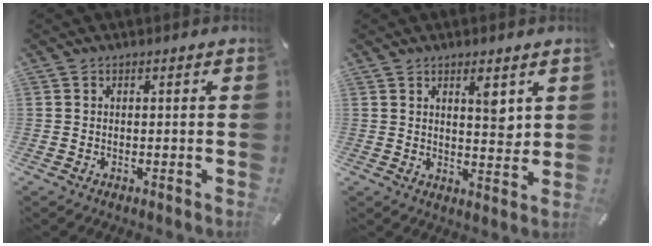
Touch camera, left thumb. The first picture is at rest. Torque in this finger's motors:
{"motor_torque": [0.84, 0.79, 0.49, -0.53, 0.15]}